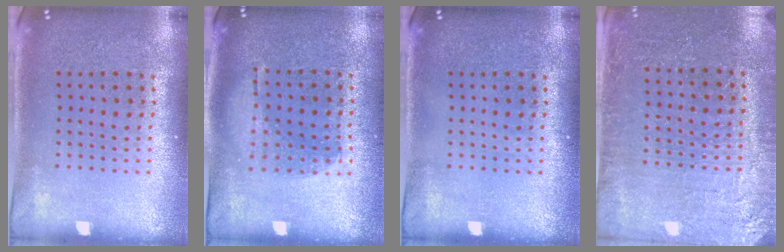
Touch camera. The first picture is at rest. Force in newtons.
{"total": 1.1, "press": 0.9, "slide": 0.5}
{"total": 0.0}
{"total": 2.9, "press": 2.9, "slide": 0.4}